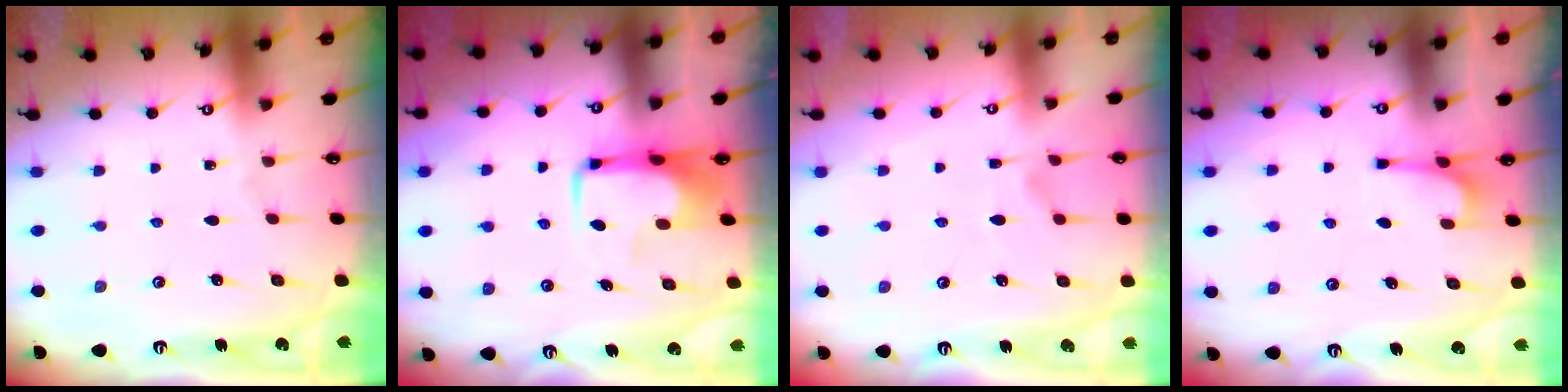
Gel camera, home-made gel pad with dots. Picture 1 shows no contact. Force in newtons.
{"total": 5.4, "press": 5.3, "slide": 1.3}
{"total": 2.5, "press": 2.1, "slide": 1.3}
{"total": 1.2, "press": 1.2, "slide": 0.5}